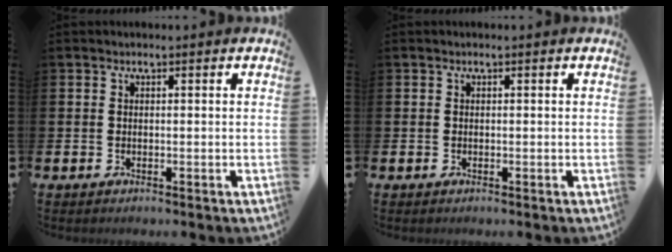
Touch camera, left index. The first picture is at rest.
{"total": 0.0}